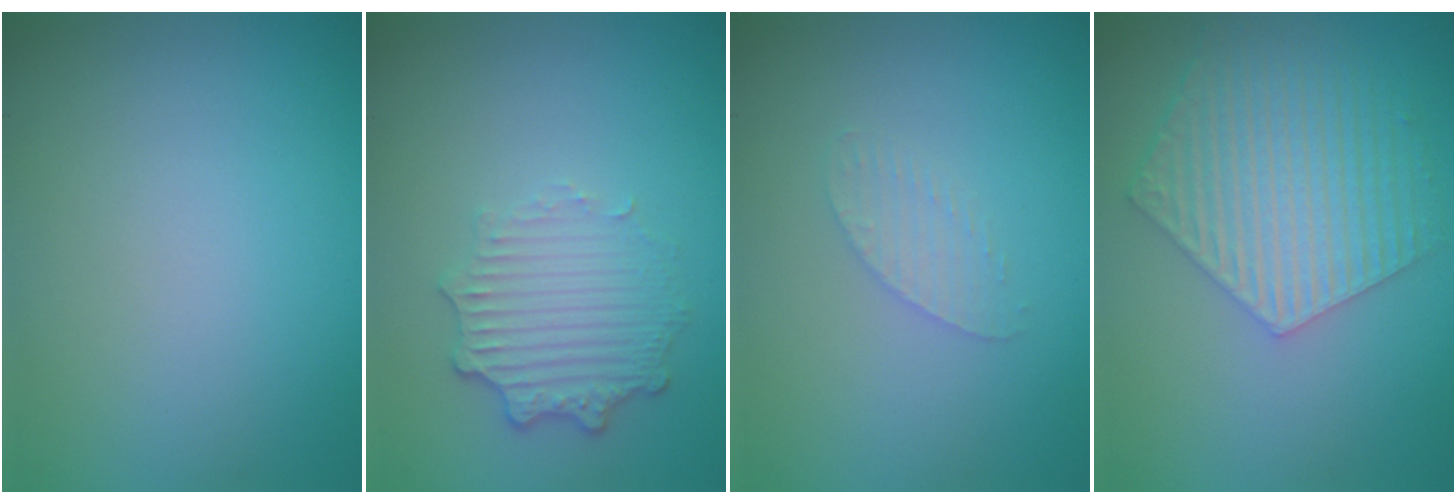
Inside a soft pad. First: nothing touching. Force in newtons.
{"total": 3.4, "press": 2.7, "slide": 2.1}
{"total": 1.4, "press": 1.4, "slide": 0.1}
{"total": 5.9, "press": 4.5, "slide": 3.8}